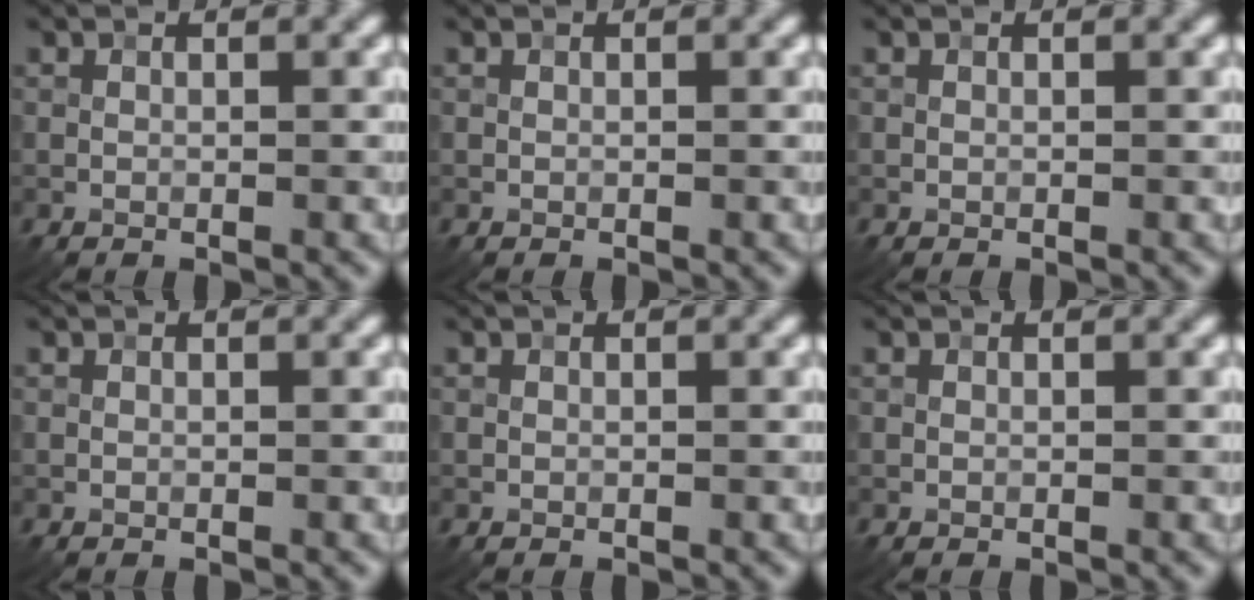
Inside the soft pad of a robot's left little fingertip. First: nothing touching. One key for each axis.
{"total": 0.0}
{"total": 0.0}
{"total": 0.0}
{"total": 0.0}
{"total": 0.0}